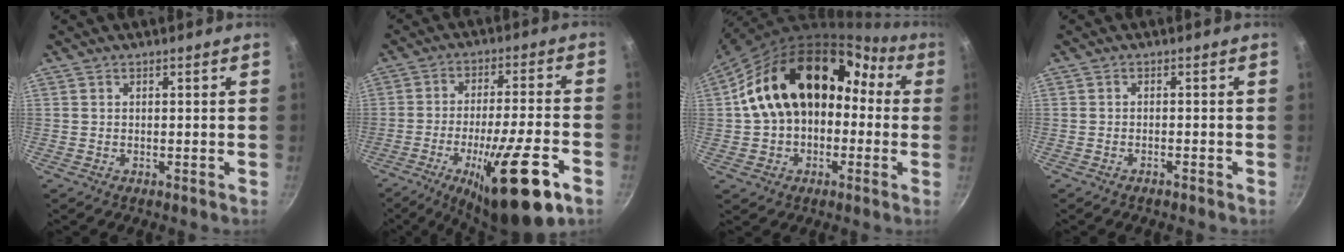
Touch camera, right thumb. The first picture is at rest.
{"total": 20.4, "force": [-9.1, 4.4, 17.7], "torque": [-0.271, 0.024, -0.140]}
{"total": 22.3, "force": [1.7, 16.0, 15.5], "torque": [-0.251, 0.068, 0.029]}
{"total": 0.8, "force": [-0.8, -0.1, 0.3], "torque": [-0.014, 0.008, -0.012]}